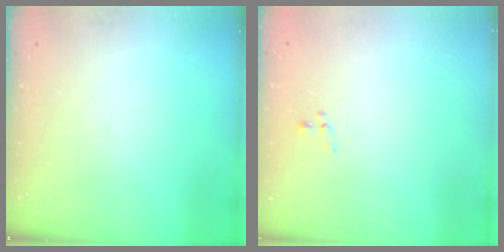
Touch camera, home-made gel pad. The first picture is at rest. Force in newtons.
{"total": 0.0}